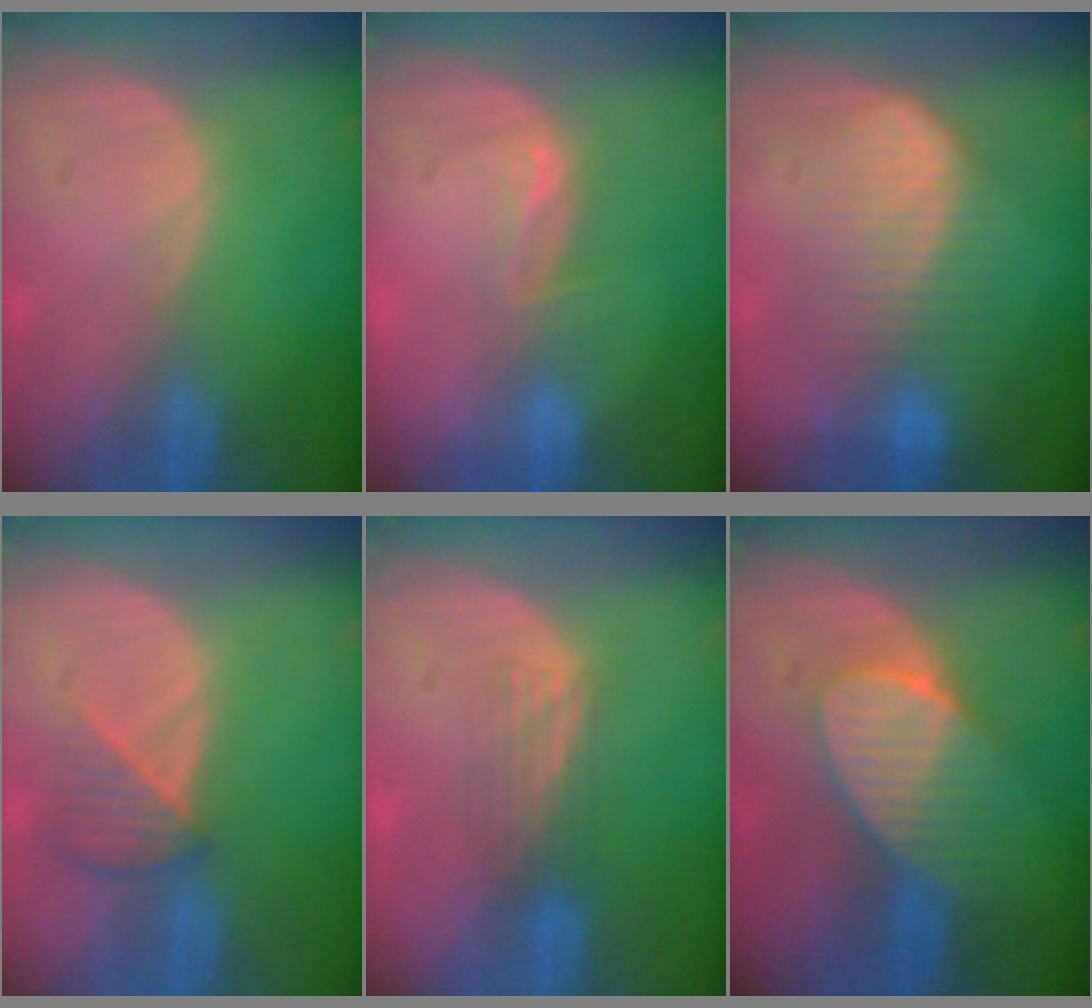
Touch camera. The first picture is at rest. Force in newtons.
{"total": 2.6, "press": 2.0, "slide": 1.6}
{"total": 7.5, "press": 7.5, "slide": 0.2}
{"total": 3.6, "press": 3.5, "slide": 1.0}
{"total": 2.9, "press": 2.9, "slide": 0.2}
{"total": 7.0, "press": 6.9, "slide": 0.8}